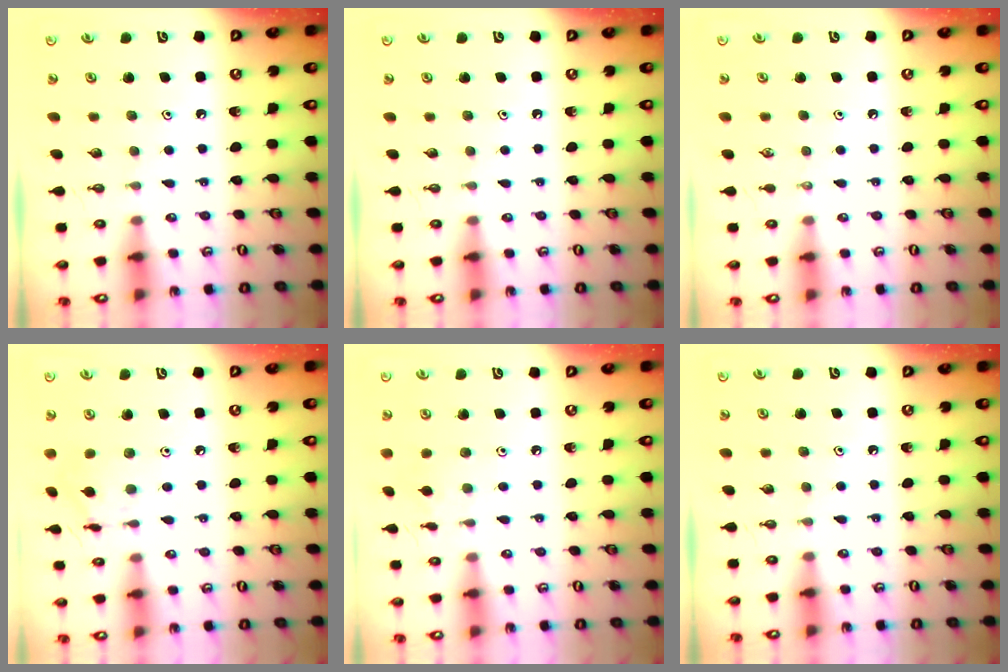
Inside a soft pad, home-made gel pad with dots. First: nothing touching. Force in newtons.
{"total": 0.0}
{"total": 0.0}
{"total": 9.7, "press": 9.7, "slide": 0.6}
{"total": 2.4, "press": 2.3, "slide": 0.5}
{"total": 0.0}